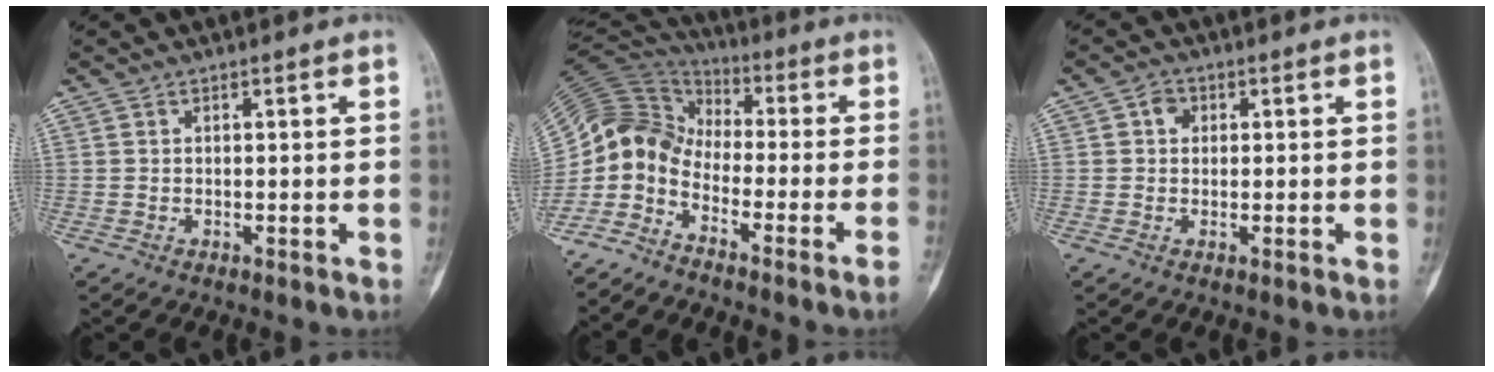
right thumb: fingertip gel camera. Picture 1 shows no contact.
{"total": 10.6, "force": [-7.4, 4.8, 5.9], "torque": [-0.110, 0.073, -0.158]}
{"total": 2.1, "force": [0.2, 1.9, 1.0], "torque": [-0.003, 0.005, -0.002]}